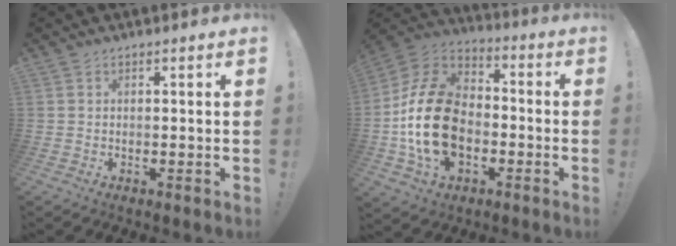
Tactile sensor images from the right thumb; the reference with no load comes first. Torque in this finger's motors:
{"motor_torque": [2.07, 2.94, 1.55, -1.22, 0.66]}